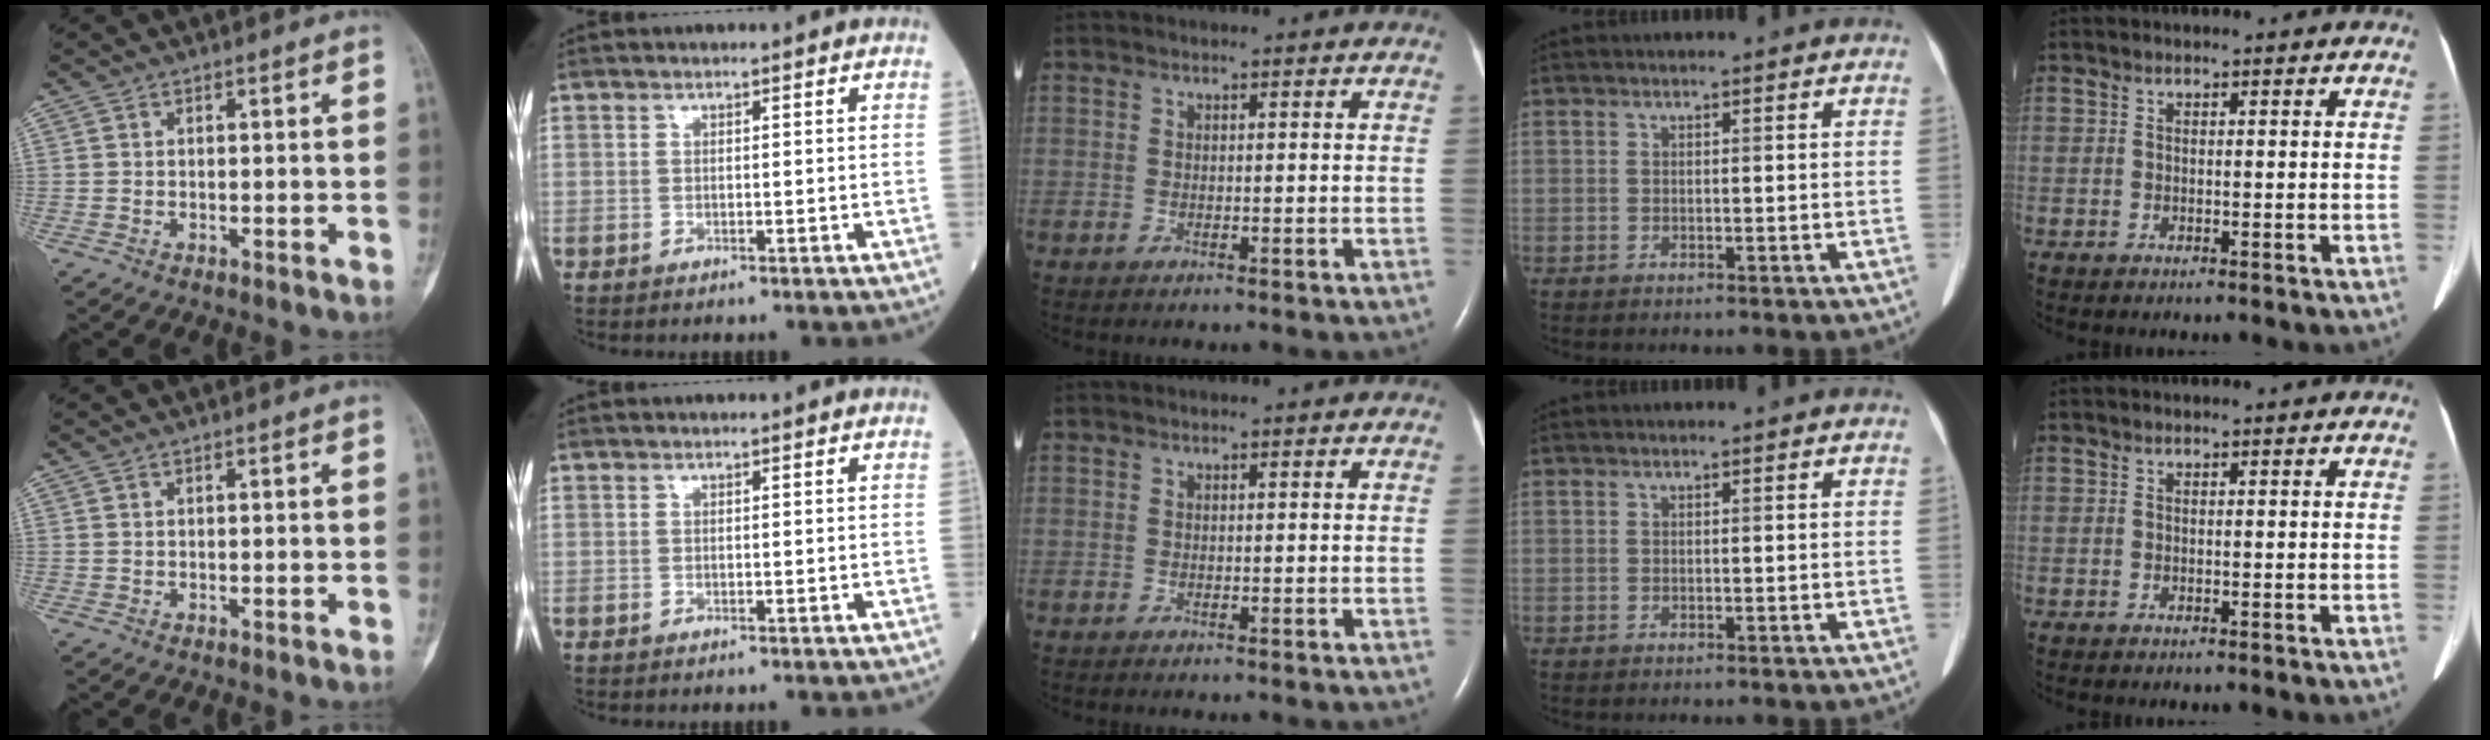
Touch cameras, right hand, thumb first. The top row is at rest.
{}